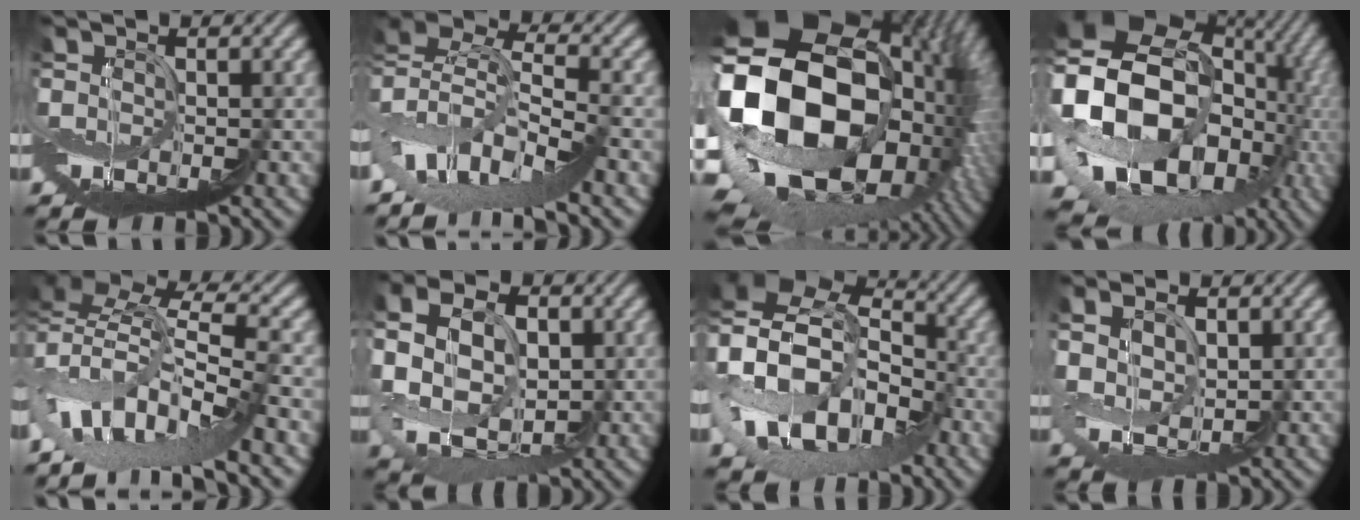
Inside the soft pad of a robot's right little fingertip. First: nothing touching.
{"total": 5.0, "force": [-4.3, 0.0, 2.5], "torque": [-0.077, 0.027, -0.076]}
{"total": 14.2, "force": [0.9, 10.2, 9.9], "torque": [-0.241, -0.021, 0.045]}
{"total": 12.3, "force": [1.1, 10.1, 6.9], "torque": [-0.187, 0.004, 0.039]}
{"total": 5.9, "force": [-4.6, 0.1, 3.7], "torque": [-0.118, 0.026, -0.076]}
{"total": 4.4, "force": [1.0, 3.4, 2.6], "torque": [-0.085, 0.020, 0.019]}
{"total": 9.9, "force": [-2.4, 7.7, 5.8], "torque": [-0.154, 0.019, -0.042]}
{"total": 2.2, "force": [2.1, -0.5, -0.4], "torque": [-0.028, 0.020, 0.037]}